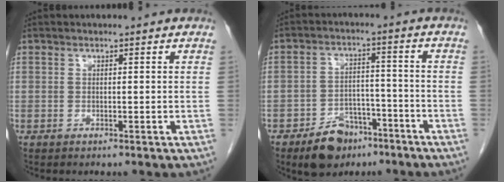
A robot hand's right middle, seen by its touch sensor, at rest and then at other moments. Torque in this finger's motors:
{"motor_torque": [1.01, -1.13, 0.46, 0.07]}